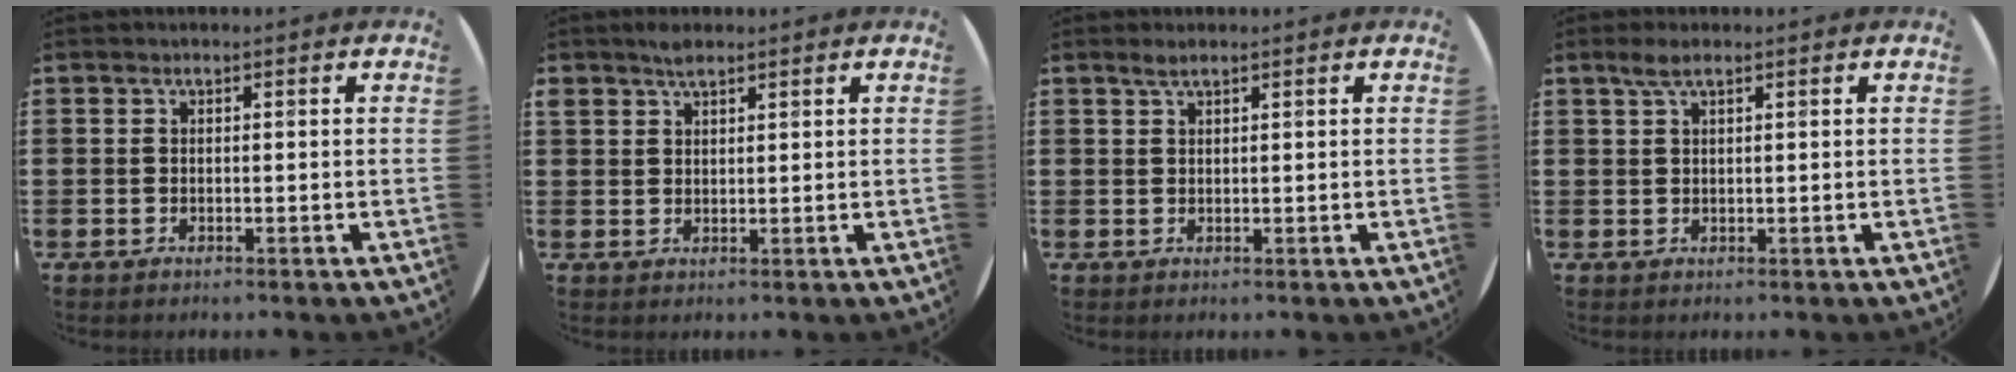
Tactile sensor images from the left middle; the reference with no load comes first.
{"total": 2.1, "force": [1.8, 0.8, 0.7], "torque": [-0.009, 0.000, 0.033]}
{"total": 1.3, "force": [1.0, 0.1, 0.8], "torque": [-0.017, 0.001, 0.019]}
{"total": 2.1, "force": [1.4, 0.4, 1.5], "torque": [-0.032, 0.004, 0.024]}